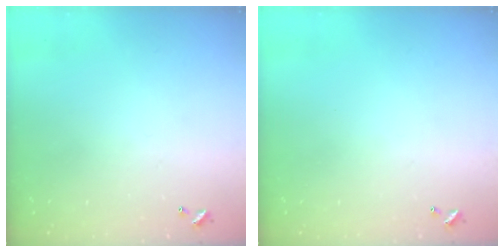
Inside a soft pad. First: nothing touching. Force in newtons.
{"total": 0.0}